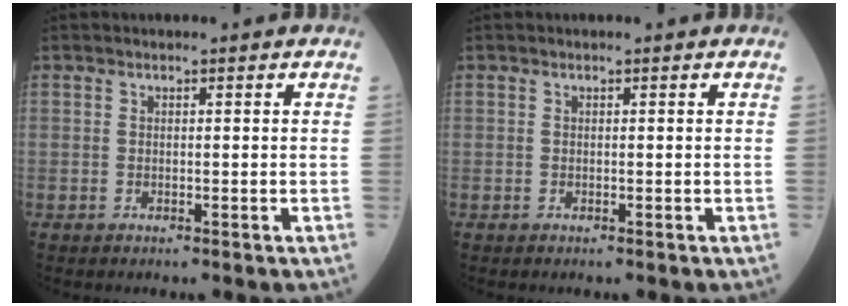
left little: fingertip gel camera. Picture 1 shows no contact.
{"total": 0.0}